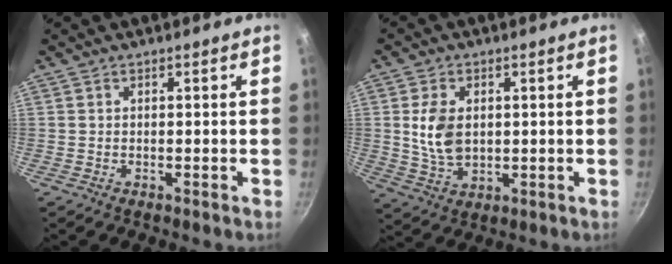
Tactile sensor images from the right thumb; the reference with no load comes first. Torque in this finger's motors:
{"motor_torque": [-0.57, 0.89, 0.60, -0.50, 0.06]}